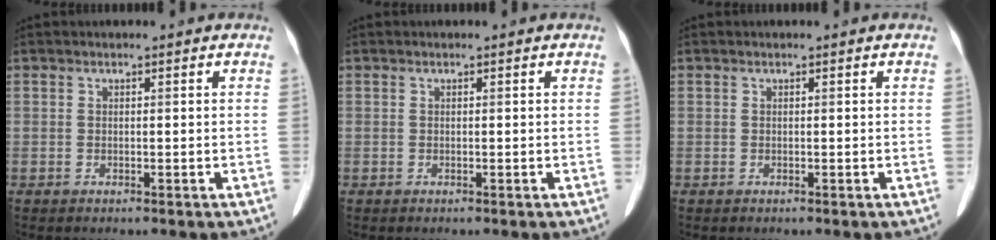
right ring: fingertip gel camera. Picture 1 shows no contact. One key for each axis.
{"total": 0.0}
{"total": 0.0}